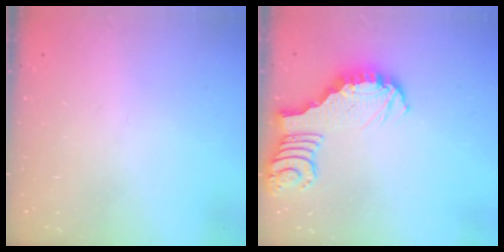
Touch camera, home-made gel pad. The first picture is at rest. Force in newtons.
{"total": 3.0, "press": 3.0, "slide": 0.2}